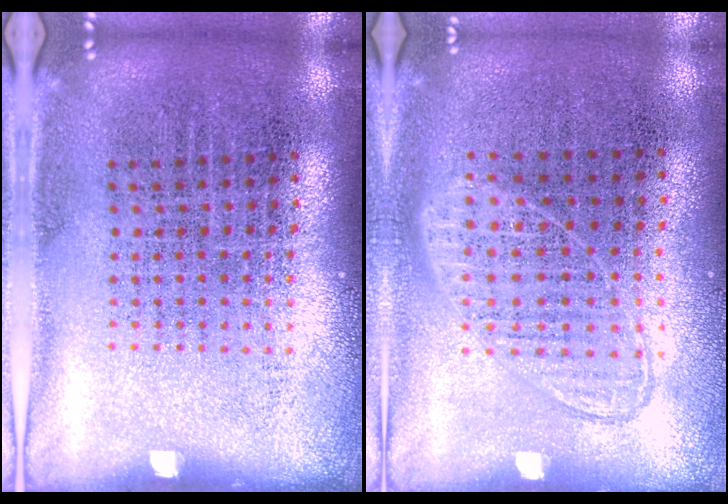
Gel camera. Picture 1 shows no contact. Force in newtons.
{"total": 1.0, "press": 0.9, "slide": 0.3}